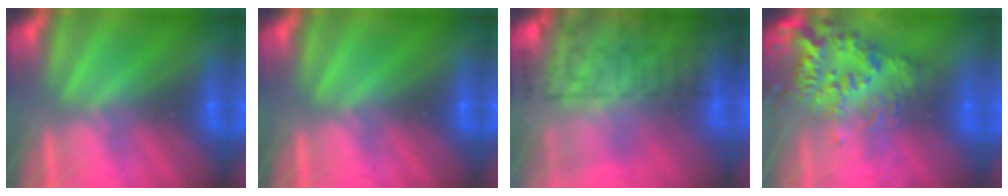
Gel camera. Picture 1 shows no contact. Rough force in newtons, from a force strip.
{"total": 0.0}
{"total": 6.1}
{"total": 6.2}